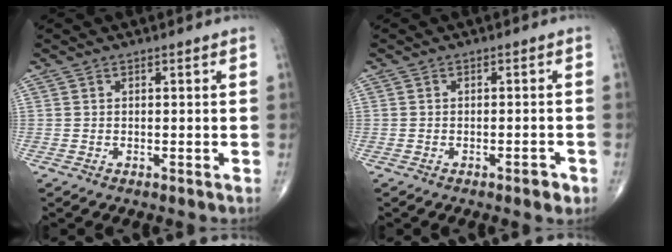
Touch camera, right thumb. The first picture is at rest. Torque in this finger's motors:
{"motor_torque": [0.29, 0.48, -0.15, -0.08, 0.11]}